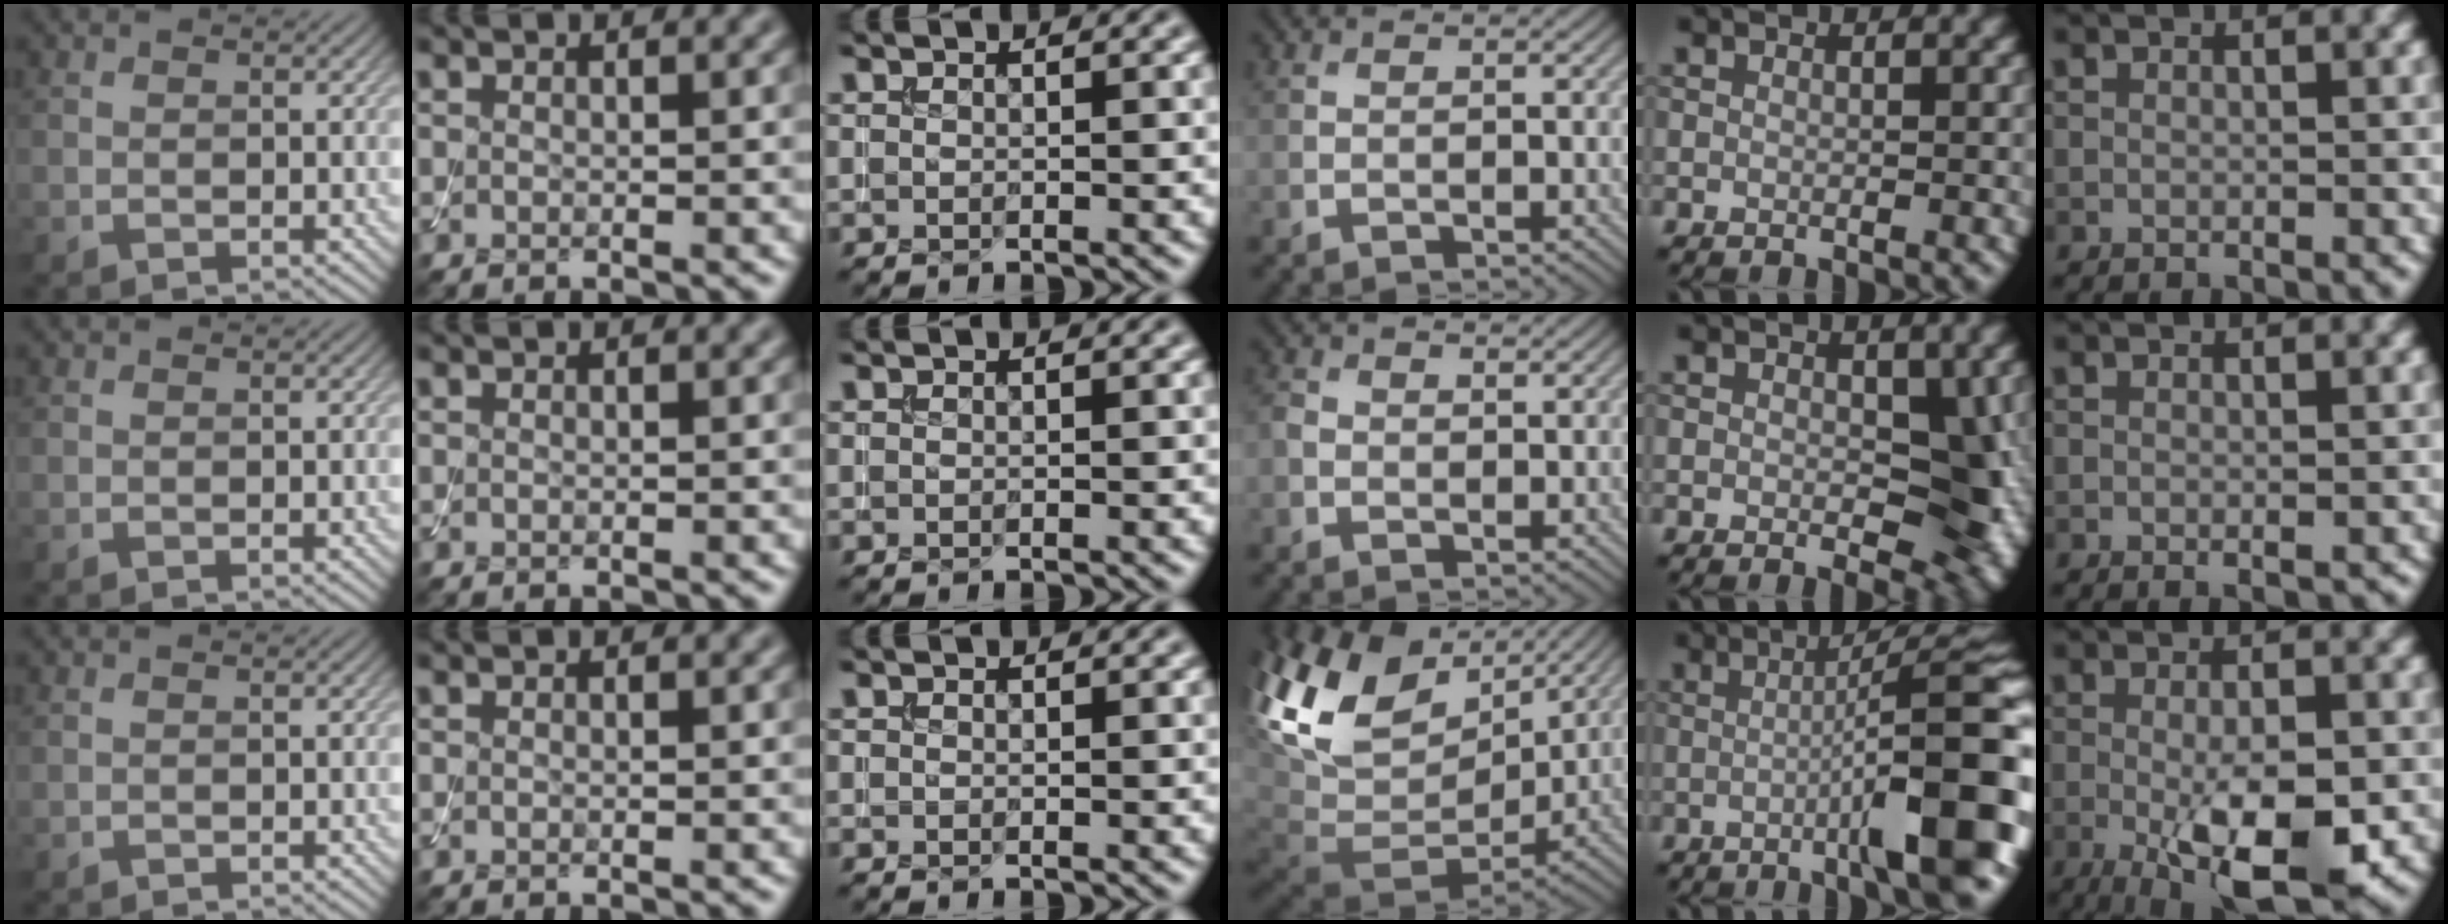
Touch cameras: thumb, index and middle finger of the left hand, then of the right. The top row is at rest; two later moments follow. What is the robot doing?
{"motion": "assemble", "object": "toy tower of hanoi"}